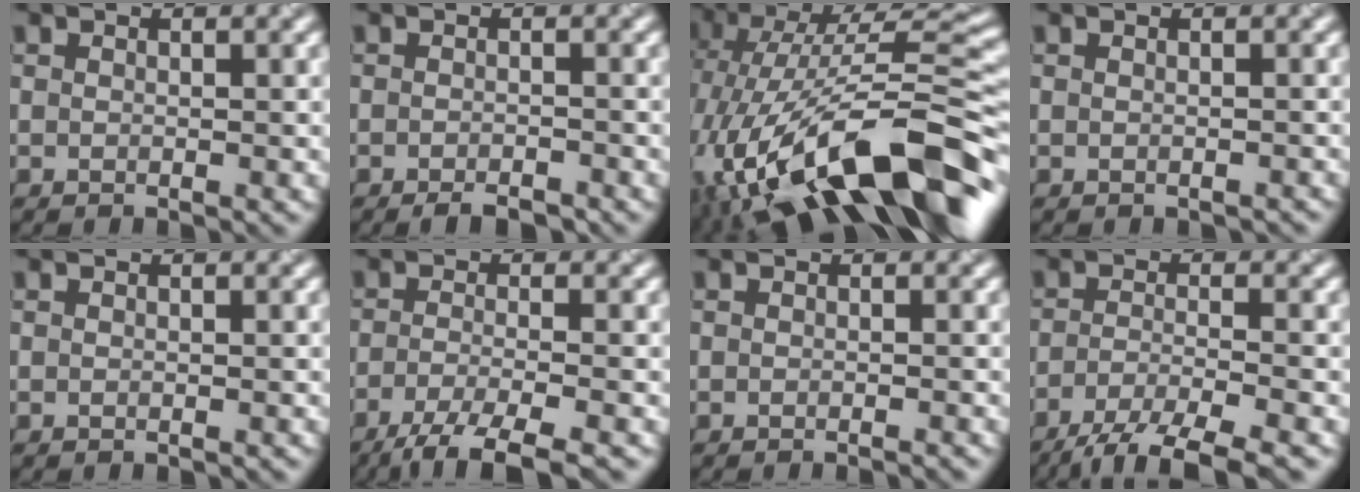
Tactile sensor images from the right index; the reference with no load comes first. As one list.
[{"total": 2.3, "force": [-1.8, 0.6, 1.3], "torque": [-0.016, -0.001, -0.027]}, {"total": 15.4, "force": [-5.6, 5.9, 13.1], "torque": [-0.224, 0.019, -0.098]}, {"total": 0.6, "force": [-0.6, 0.1, 0.1], "torque": [-0.001, -0.002, -0.007]}, {"total": 0.0}, {"total": 5.3, "force": [-3.5, 1.0, 3.8], "torque": [-0.058, -0.007, -0.072]}, {"total": 1.0, "force": [-0.7, 0.2, 0.6], "torque": [-0.002, -0.003, -0.014]}, {"total": 5.7, "force": [-4.1, 1.2, 3.8], "torque": [-0.058, -0.007, -0.077]}]